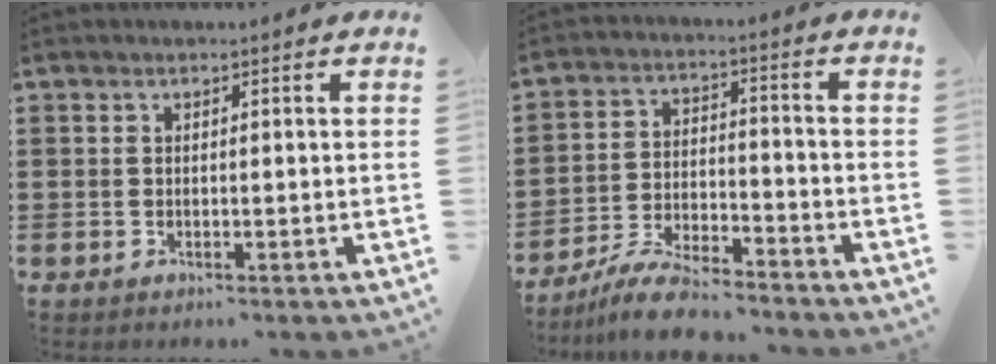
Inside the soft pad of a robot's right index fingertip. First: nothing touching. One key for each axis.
{"total": 7.0, "fx": -6.6, "fy": 0.5, "fz": 2.3, "tx": -0.052, "ty": 0.005, "tz": -0.127}